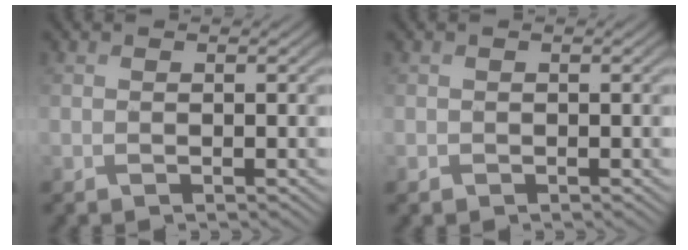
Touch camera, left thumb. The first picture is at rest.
{"total": 0.8, "force": [-0.4, 0.6, -0.3], "torque": [0.006, -0.003, -0.009]}